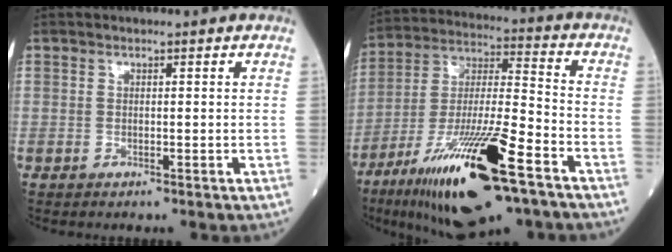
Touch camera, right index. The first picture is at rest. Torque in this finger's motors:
{"motor_torque": [1.68, -0.46, 0.44, 0.21]}